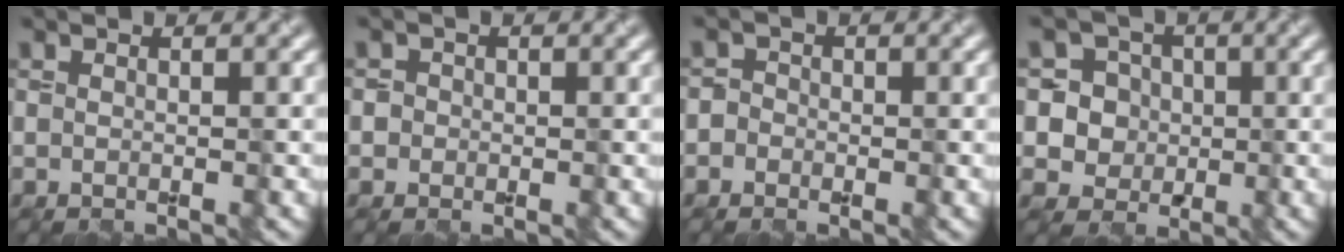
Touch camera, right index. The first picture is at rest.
{"total": 1.5, "force": [0.3, 1.4, 0.4], "torque": [0.012, 0.005, -0.002]}
{"total": 1.4, "force": [-0.3, 1.4, 0.2], "torque": [0.014, 0.007, -0.017]}
{"total": 6.6, "force": [0.7, 6.3, 1.7], "torque": [-0.033, 0.027, 0.001]}